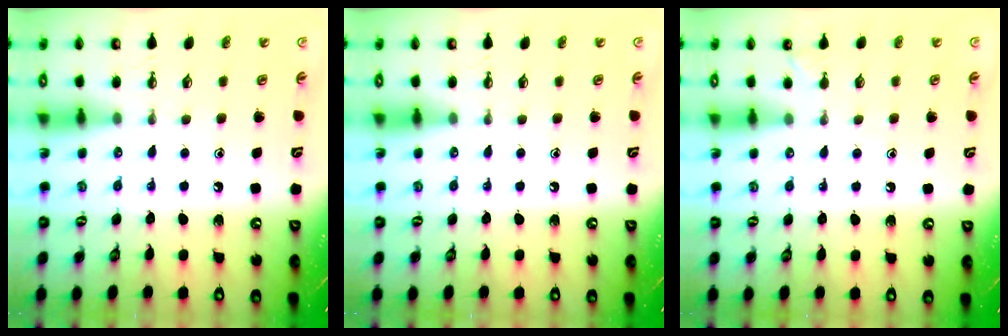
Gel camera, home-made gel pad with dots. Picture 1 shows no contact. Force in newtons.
{"total": 0.0}
{"total": 2.9, "press": 2.9, "slide": 0.3}